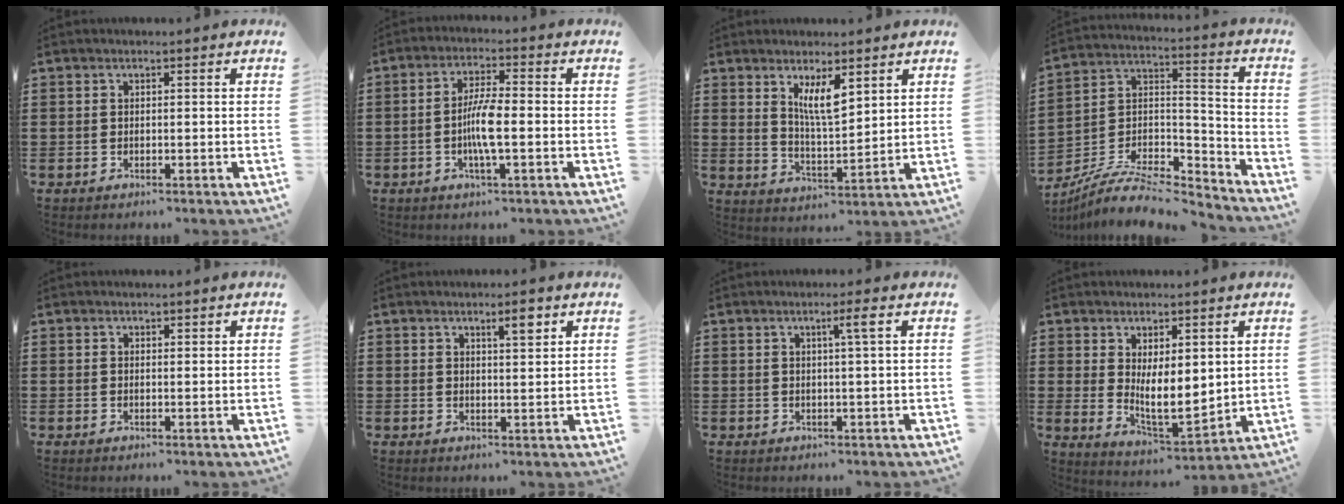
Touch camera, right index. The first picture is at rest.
{"total": 6.0, "force": [-1.2, 1.1, 5.8], "torque": [-0.115, -0.001, -0.027]}
{"total": 6.0, "force": [3.4, 1.6, 4.7], "torque": [-0.093, -0.007, 0.056]}
{"total": 8.6, "force": [-7.2, 3.0, 3.5], "torque": [-0.071, 0.008, -0.142]}
{"total": 0.9, "force": [0.7, 0.4, 0.2], "torque": [-0.005, 0.003, 0.014]}
{"total": 3.5, "force": [2.3, 0.7, 2.6], "torque": [-0.038, 0.000, 0.034]}
{"total": 2.5, "force": [0.9, -0.4, 2.3], "torque": [-0.035, -0.007, 0.010]}
{"total": 5.5, "force": [2.1, 2.7, 4.4], "torque": [-0.081, -0.015, 0.039]}